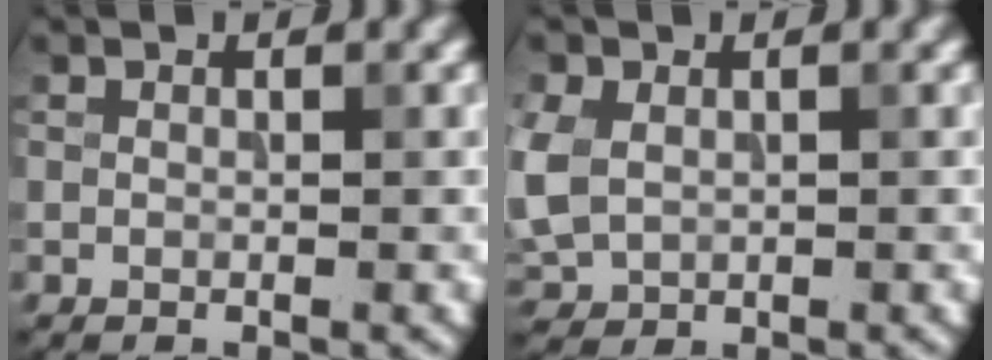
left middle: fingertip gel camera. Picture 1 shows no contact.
{"total": 4.0, "force": [0.1, 3.2, 2.5], "torque": [-0.071, -0.002, 0.004]}